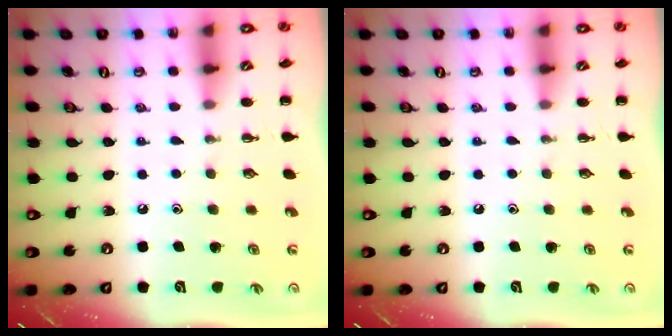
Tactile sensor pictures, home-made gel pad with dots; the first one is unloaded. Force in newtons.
{"total": 0.0}